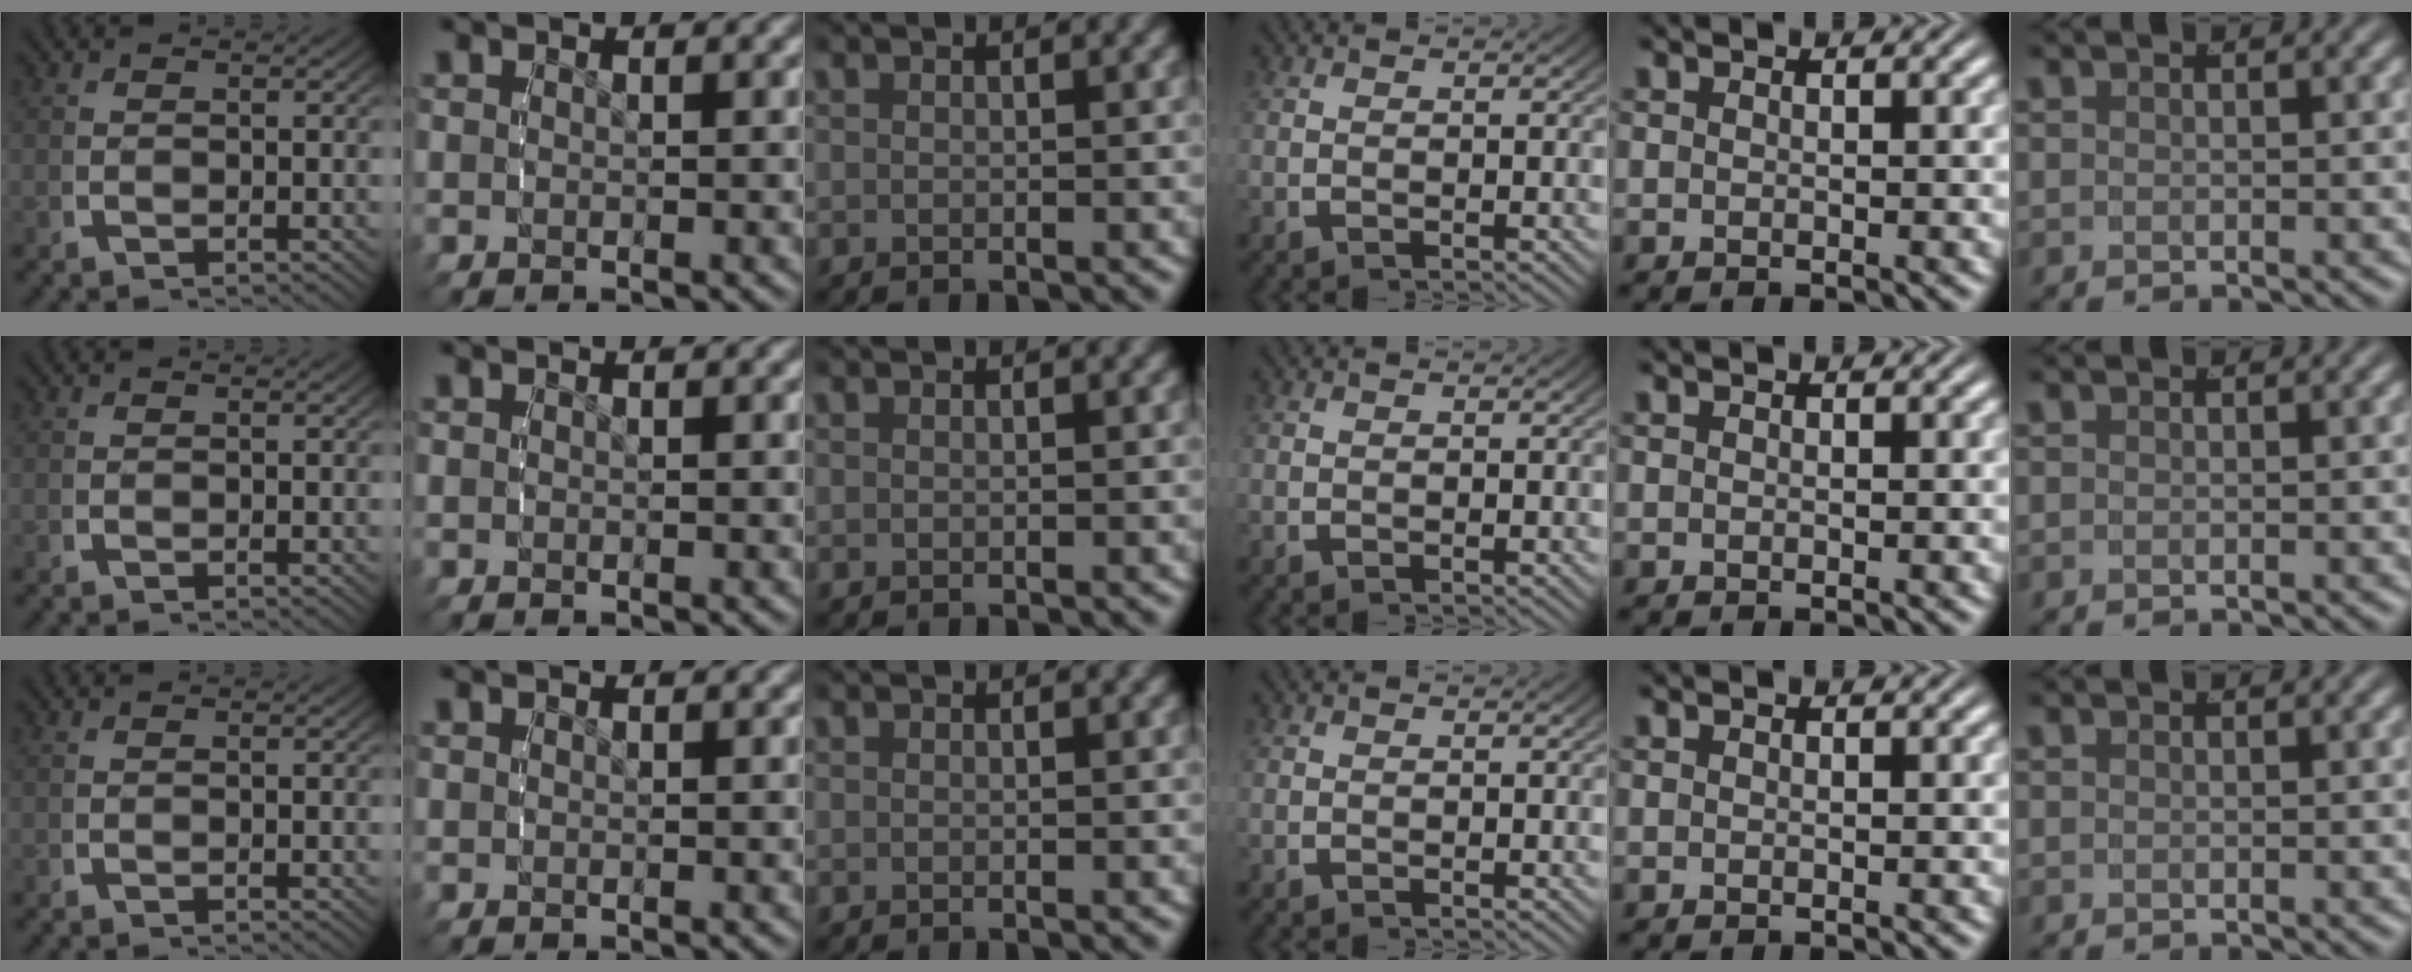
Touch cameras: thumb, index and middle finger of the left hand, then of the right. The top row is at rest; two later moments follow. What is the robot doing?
{"motion": "reach", "object": "napkin"}